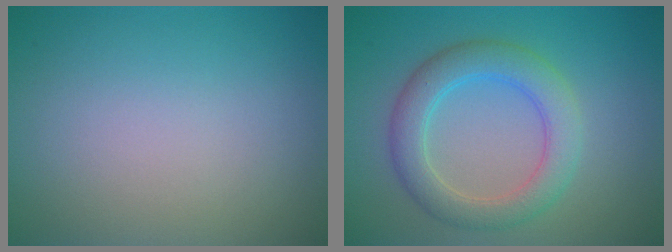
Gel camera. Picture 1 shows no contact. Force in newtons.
{"total": 4.6, "press": 4.6, "slide": 0.1}